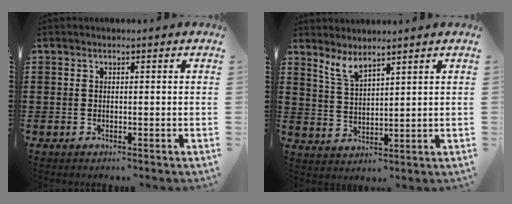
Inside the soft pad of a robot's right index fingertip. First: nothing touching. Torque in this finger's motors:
{"motor_torque": [0.03, -0.01, 0.03, 0.06]}